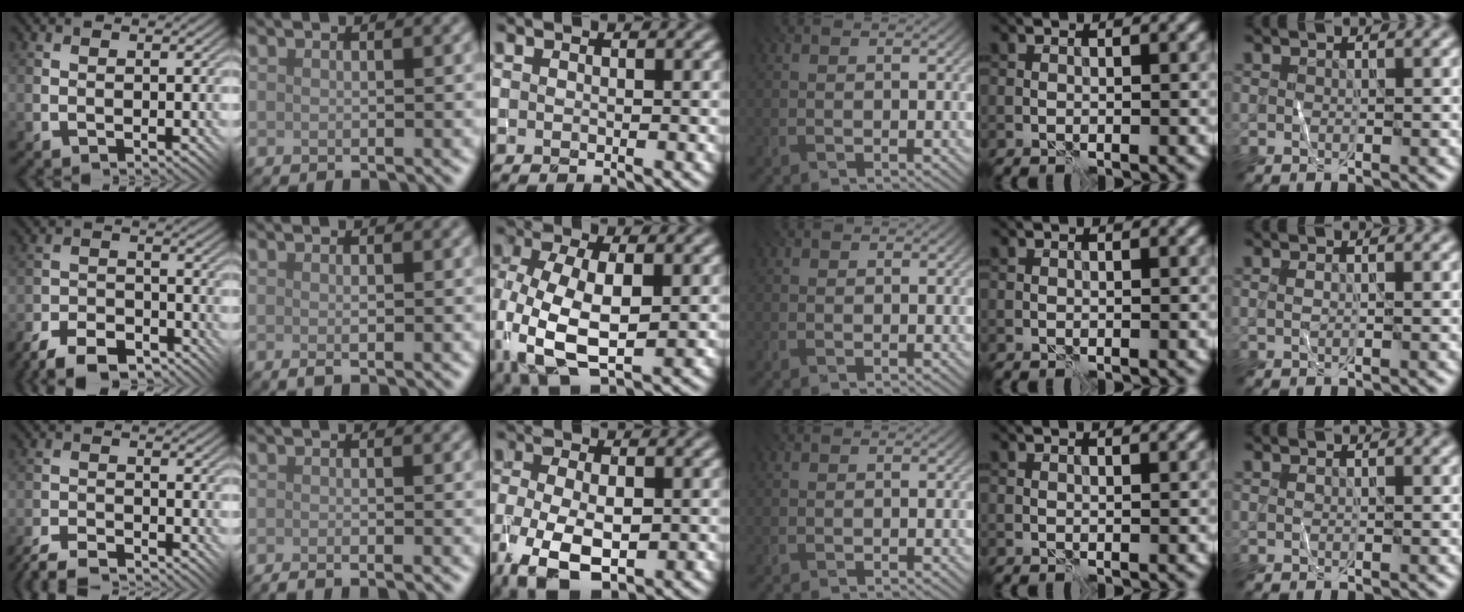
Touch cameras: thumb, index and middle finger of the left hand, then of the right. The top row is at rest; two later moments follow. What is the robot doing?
{"motion": "fold", "object": "shorts"}